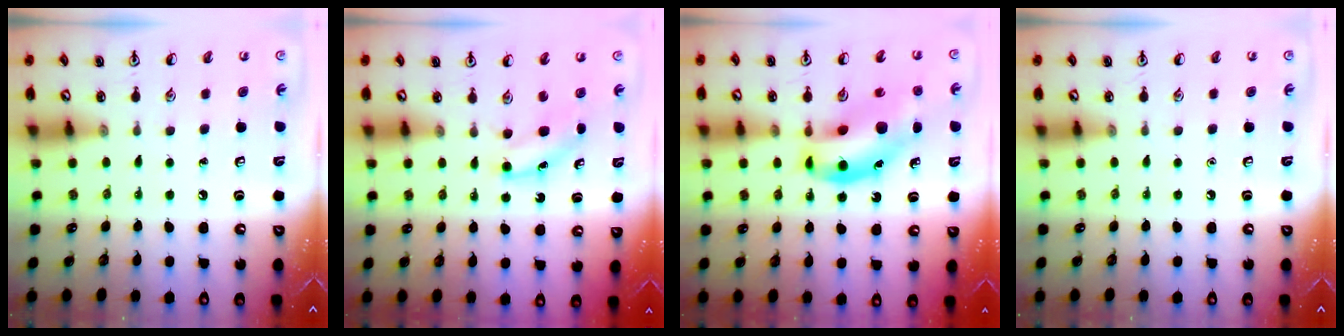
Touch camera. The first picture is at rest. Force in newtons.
{"total": 3.7, "press": 3.5, "slide": 1.1}
{"total": 15.2, "press": 14.6, "slide": 4.0}
{"total": 0.0}